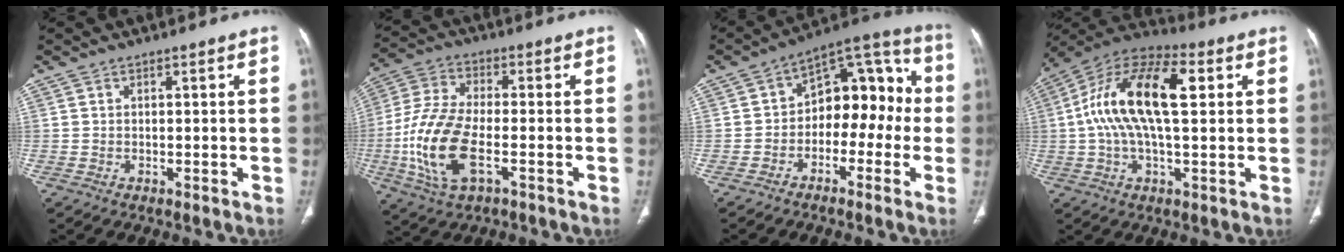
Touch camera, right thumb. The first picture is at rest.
{"total": 15.0, "force": [-3.9, 6.7, 12.8], "torque": [-0.286, 0.012, -0.073]}
{"total": 14.0, "force": [-1.8, 9.0, 10.5], "torque": [-0.096, 0.057, -0.043]}
{"total": 18.4, "force": [3.3, 8.1, 16.2], "torque": [-0.296, 0.033, 0.049]}